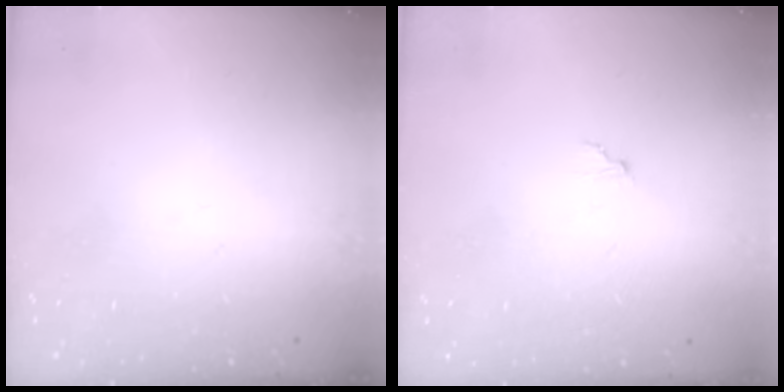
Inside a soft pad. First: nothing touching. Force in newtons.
{"total": 2.0, "press": 2.0, "slide": 0.1}